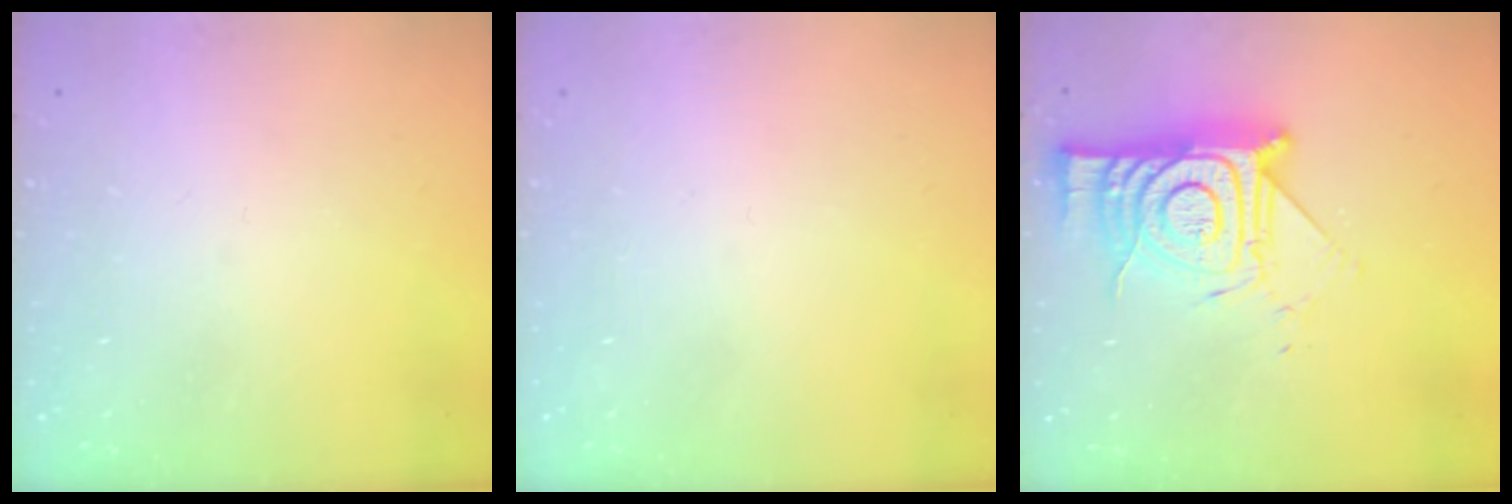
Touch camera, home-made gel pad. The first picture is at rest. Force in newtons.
{"total": 1.5, "press": 1.5, "slide": 0.1}
{"total": 16.3, "press": 16.2, "slide": 1.5}